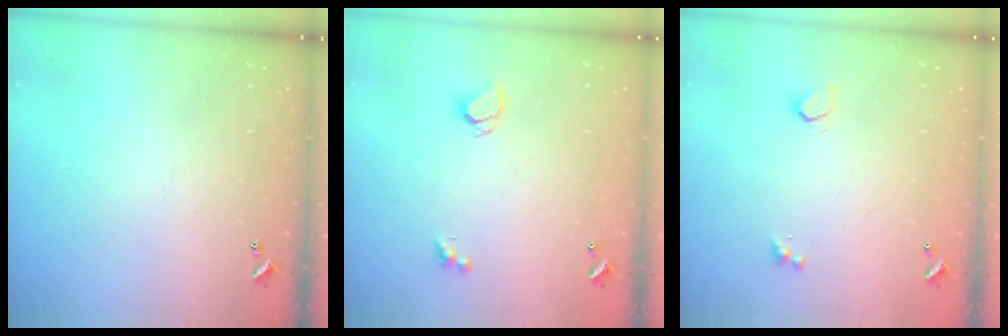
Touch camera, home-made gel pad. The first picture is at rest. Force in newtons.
{"total": 2.4, "press": 2.3, "slide": 0.6}
{"total": 0.9, "press": 0.8, "slide": 0.4}